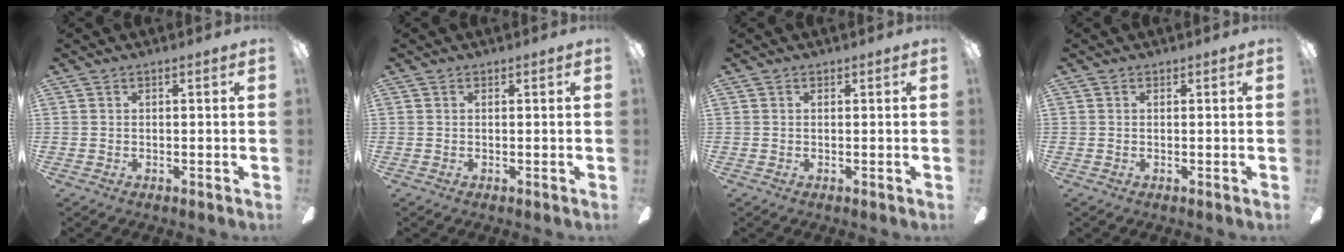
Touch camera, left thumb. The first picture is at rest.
{"total": 0.0}
{"total": 0.0}
{"total": 0.0}